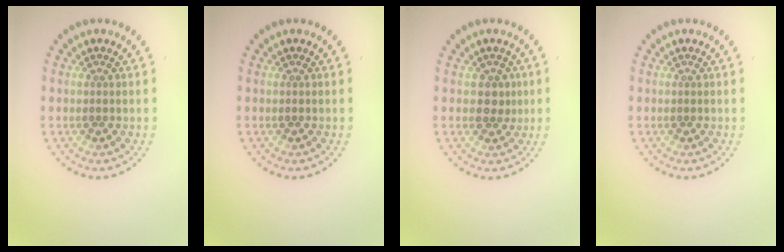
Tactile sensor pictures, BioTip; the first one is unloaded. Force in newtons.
{"total": 0.0}
{"total": 1.6, "press": 1.4, "slide": 0.8}
{"total": 0.0}